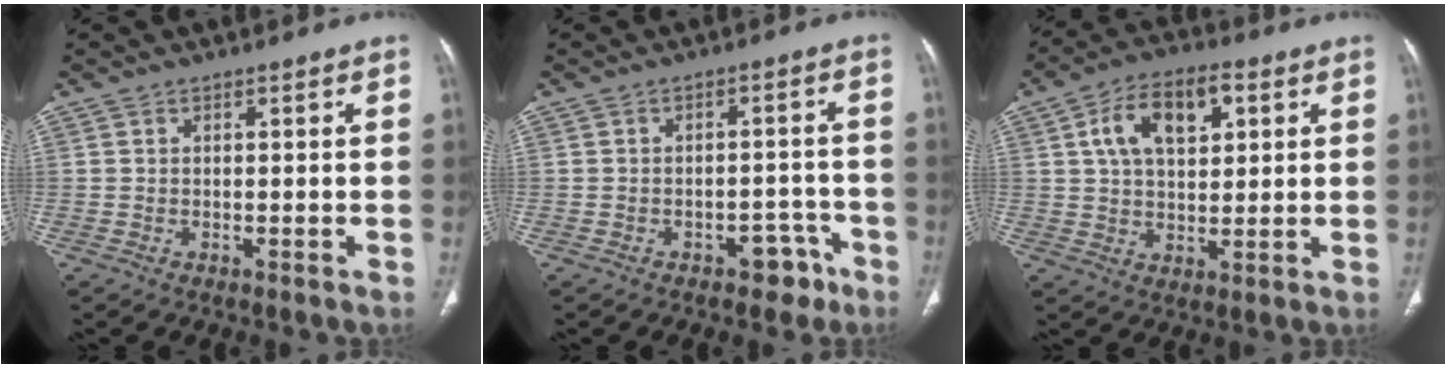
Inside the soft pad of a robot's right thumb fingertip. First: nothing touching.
{"total": 5.1, "force": [-3.2, 3.2, 2.3], "torque": [-0.005, 0.037, -0.037]}
{"total": 12.2, "force": [4.1, 7.0, 9.1], "torque": [-0.136, 0.005, 0.066]}